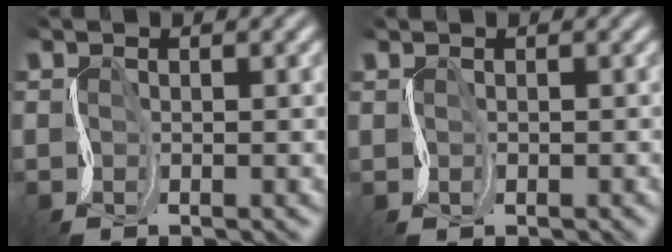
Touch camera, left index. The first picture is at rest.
{"total": 0.7, "force": [0.2, -0.1, -0.7], "torque": [0.006, 0.001, 0.003]}